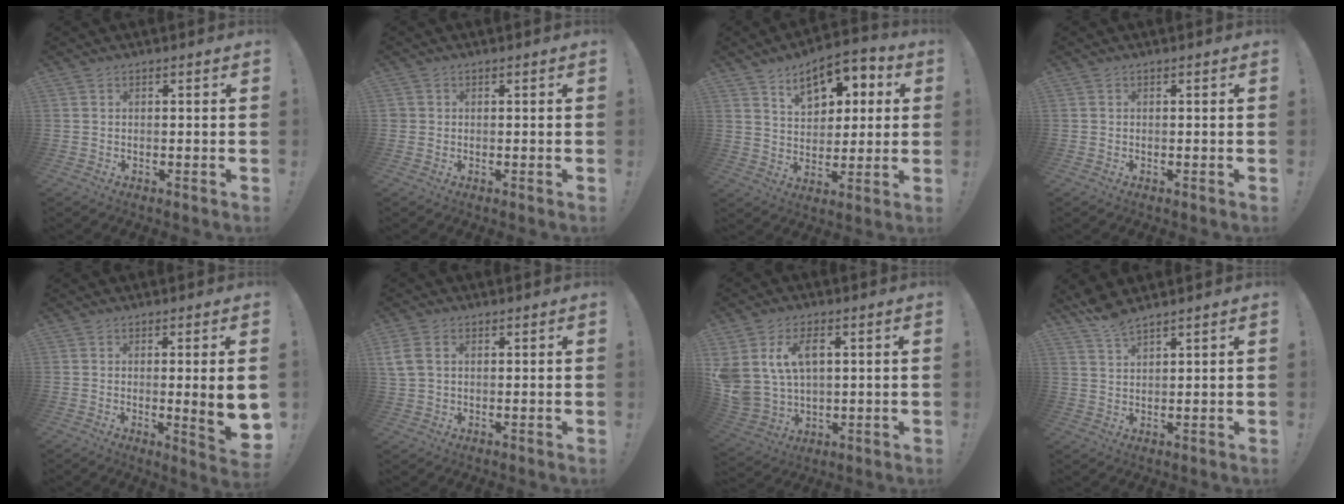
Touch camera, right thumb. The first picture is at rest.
{"total": 1.1, "force": [0.0, 1.1, 0.1], "torque": [-0.009, 0.005, 0.003]}
{"total": 12.7, "force": [7.0, 7.7, 7.3], "torque": [-0.103, -0.034, 0.126]}
{"total": 0.0}
{"total": 8.1, "force": [0.1, -0.1, 8.1], "torque": [-0.113, -0.014, 0.002]}
{"total": 5.8, "force": [2.0, 4.4, 3.1], "torque": [-0.075, 0.001, 0.042]}
{"total": 11.5, "force": [4.3, 8.0, 7.0], "torque": [-0.138, -0.018, 0.086]}
{"total": 5.0, "force": [4.7, 0.7, 1.5], "torque": [-0.039, -0.026, 0.086]}